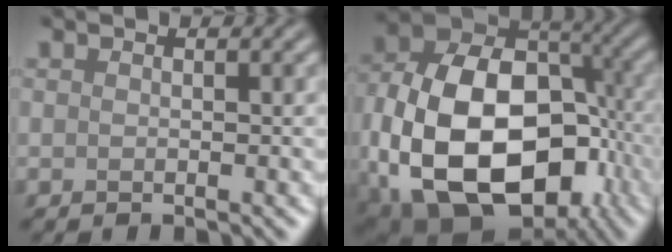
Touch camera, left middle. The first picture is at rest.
{"total": 18.7, "force": [-4.5, 12.6, 13.0], "torque": [-0.241, -0.031, -0.052]}